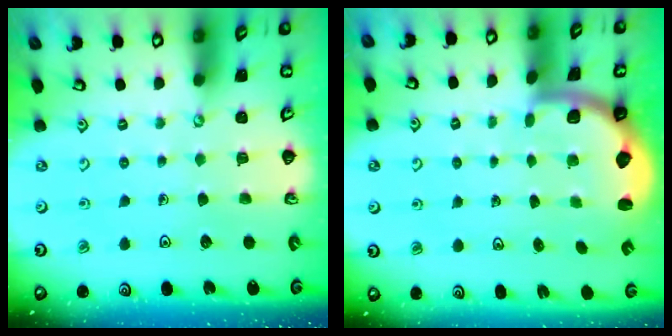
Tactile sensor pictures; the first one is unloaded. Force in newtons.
{"total": 2.0, "press": 2.0, "slide": 0.5}